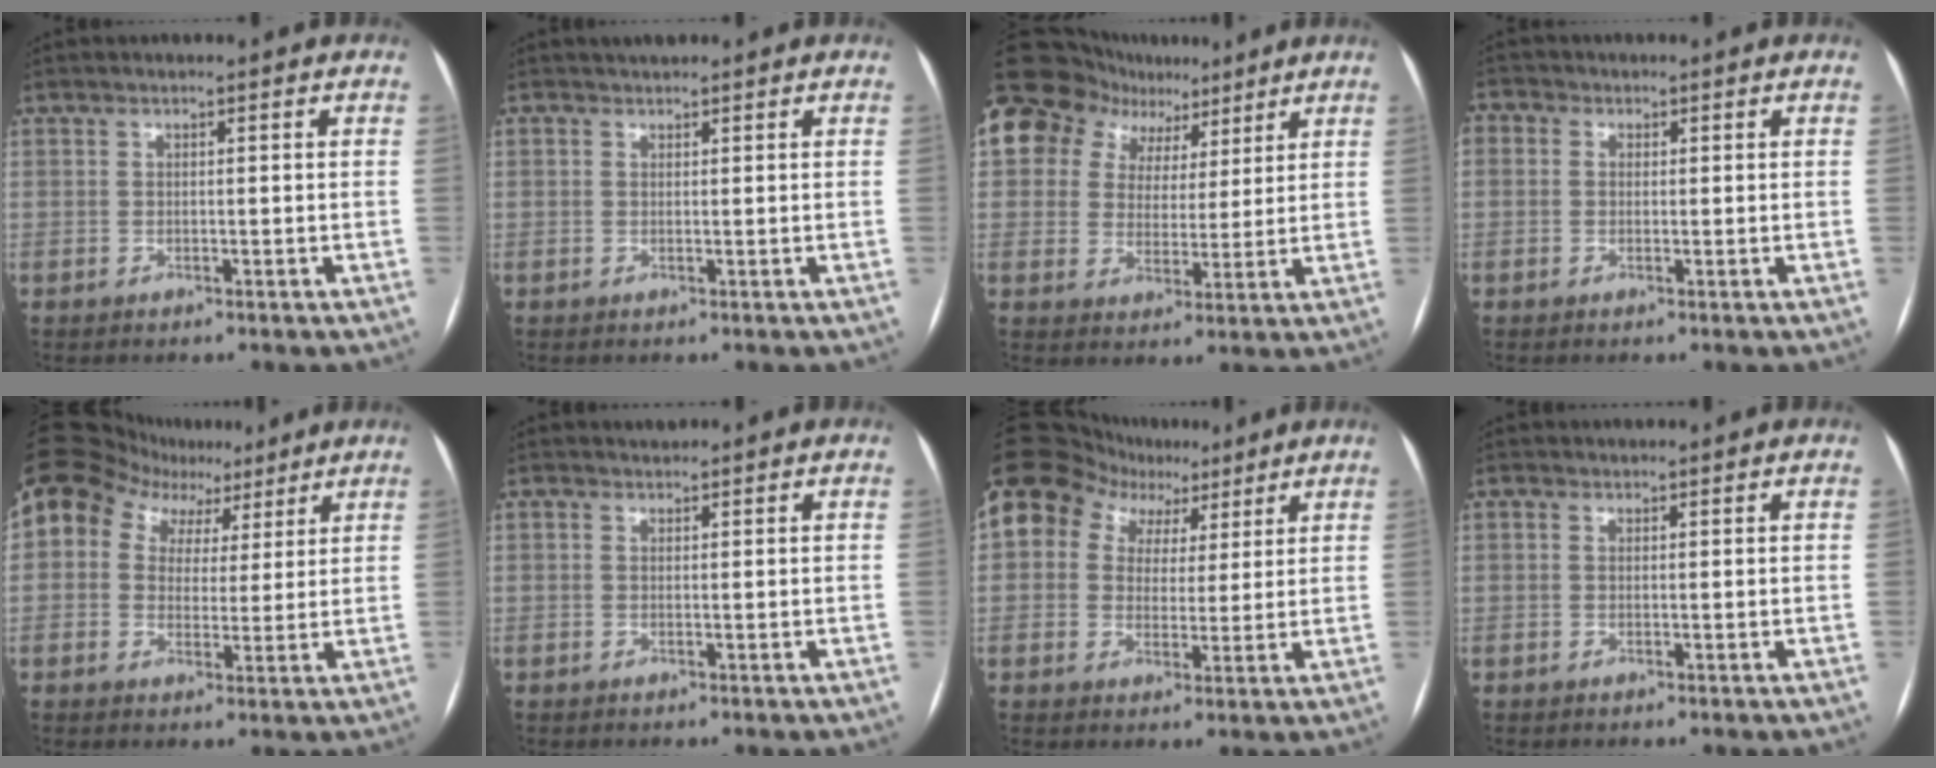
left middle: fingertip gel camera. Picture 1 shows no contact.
{"total": 1.5, "force": [1.3, 0.4, 0.4], "torque": [-0.011, 0.017, 0.025]}
{"total": 13.4, "force": [8.1, 9.6, 4.6], "torque": [-0.081, 0.054, 0.131]}
{"total": 2.7, "force": [0.6, 2.3, 1.3], "torque": [-0.031, 0.019, 0.009]}
{"total": 10.2, "force": [5.9, 7.4, 3.8], "torque": [-0.065, 0.055, 0.093]}
{"total": 0.7, "force": [0.7, 0.1, -0.1], "torque": [-0.010, 0.007, 0.016]}
{"total": 15.1, "force": [8.0, 11.4, 6.0], "torque": [-0.129, 0.072, 0.135]}
{"total": 1.4, "force": [1.3, 0.4, 0.4], "torque": [-0.013, 0.018, 0.019]}